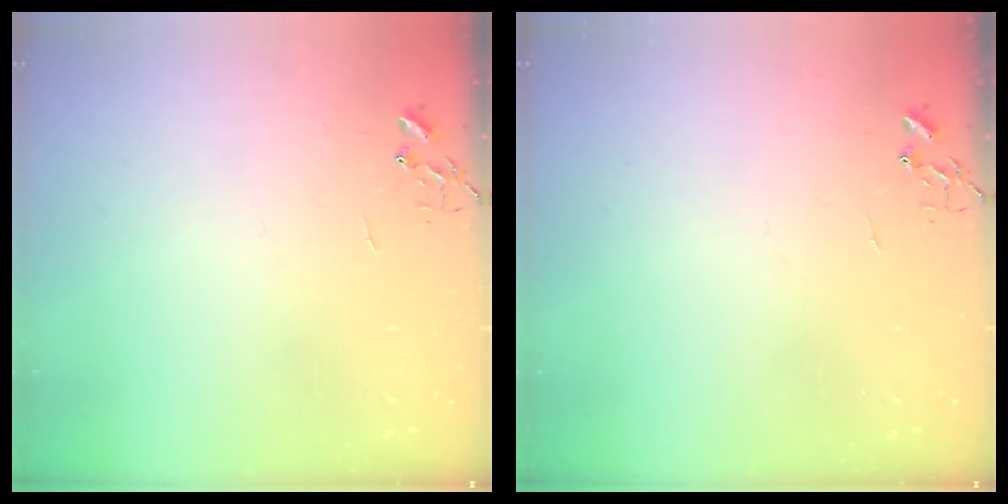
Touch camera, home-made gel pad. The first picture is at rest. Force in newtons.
{"total": 0.0}